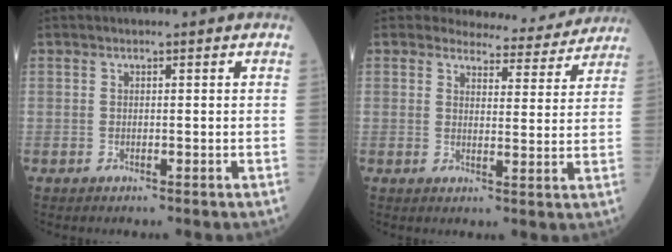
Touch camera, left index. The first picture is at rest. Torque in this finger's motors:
{"motor_torque": [0.63, -0.93, -0.11, -0.04]}